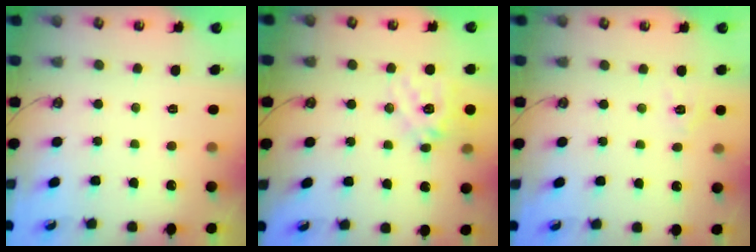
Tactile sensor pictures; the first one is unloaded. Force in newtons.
{"total": 16.0, "press": 15.8, "slide": 2.6}
{"total": 4.9, "press": 4.9, "slide": 0.5}